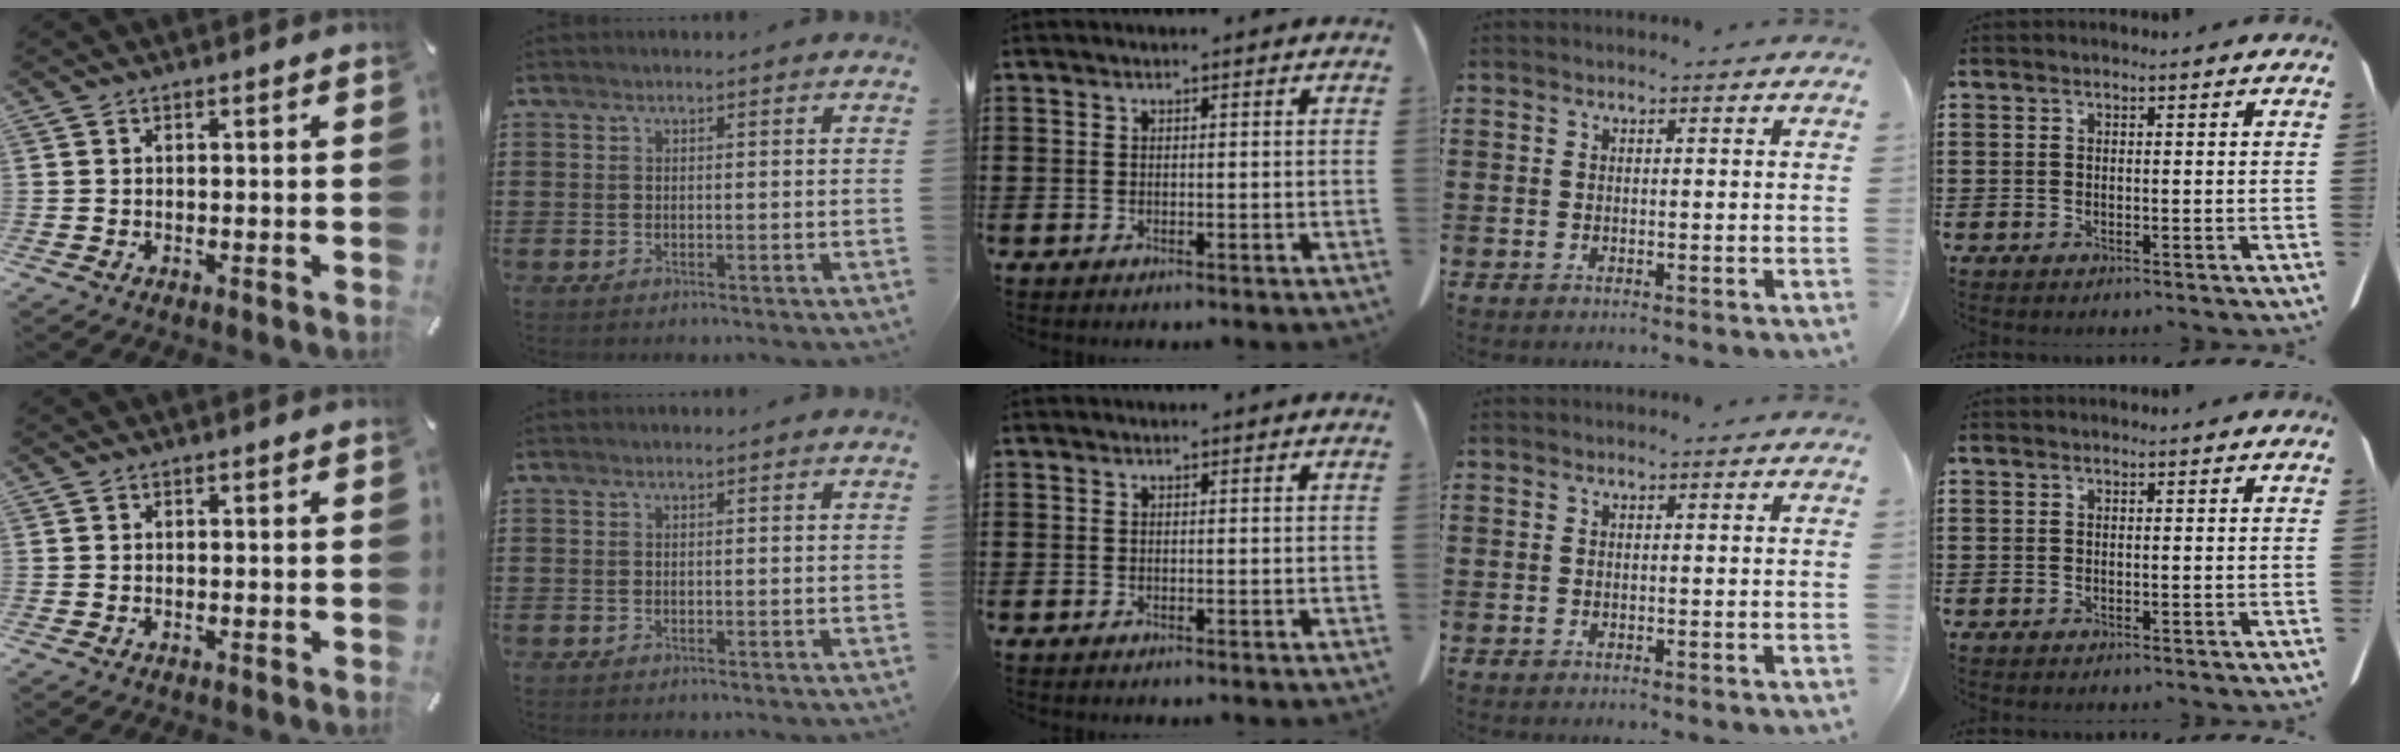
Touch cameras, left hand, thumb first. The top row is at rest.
{}